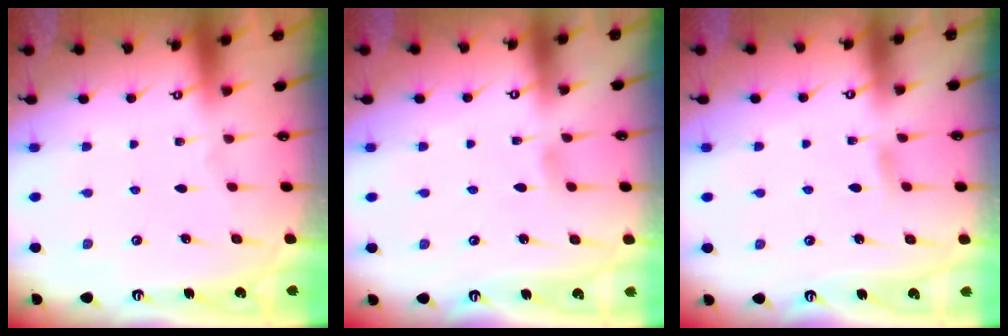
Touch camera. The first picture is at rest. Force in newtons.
{"total": 2.9, "press": 2.9, "slide": 0.4}
{"total": 4.7, "press": 4.6, "slide": 0.6}